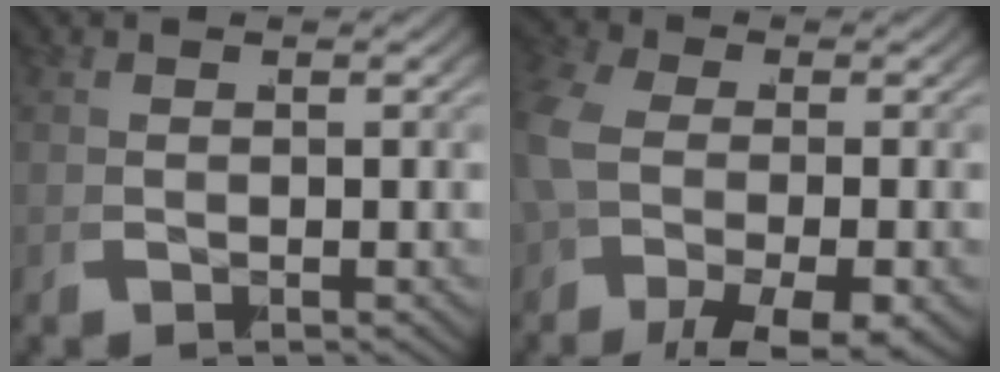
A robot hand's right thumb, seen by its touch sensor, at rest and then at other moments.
{"total": 5.8, "force": [-2.3, 3.1, 4.3], "torque": [-0.095, -0.023, -0.027]}